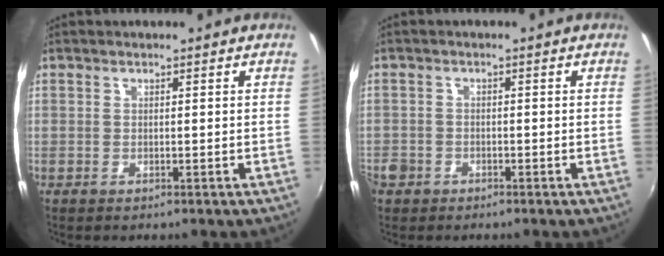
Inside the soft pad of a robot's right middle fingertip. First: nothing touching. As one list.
[{"total": 3.6, "force": [-2.1, 2.7, 0.9], "torque": [-0.029, -0.002, -0.038]}]